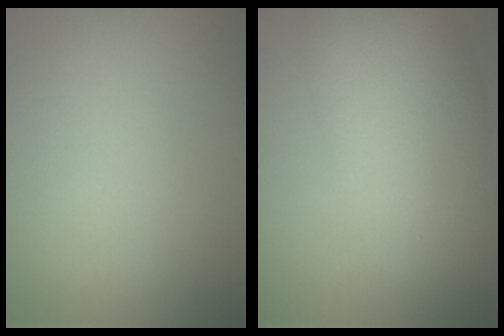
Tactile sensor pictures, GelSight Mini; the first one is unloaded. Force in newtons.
{"total": 10.0, "press": 10.0, "slide": 0.2}